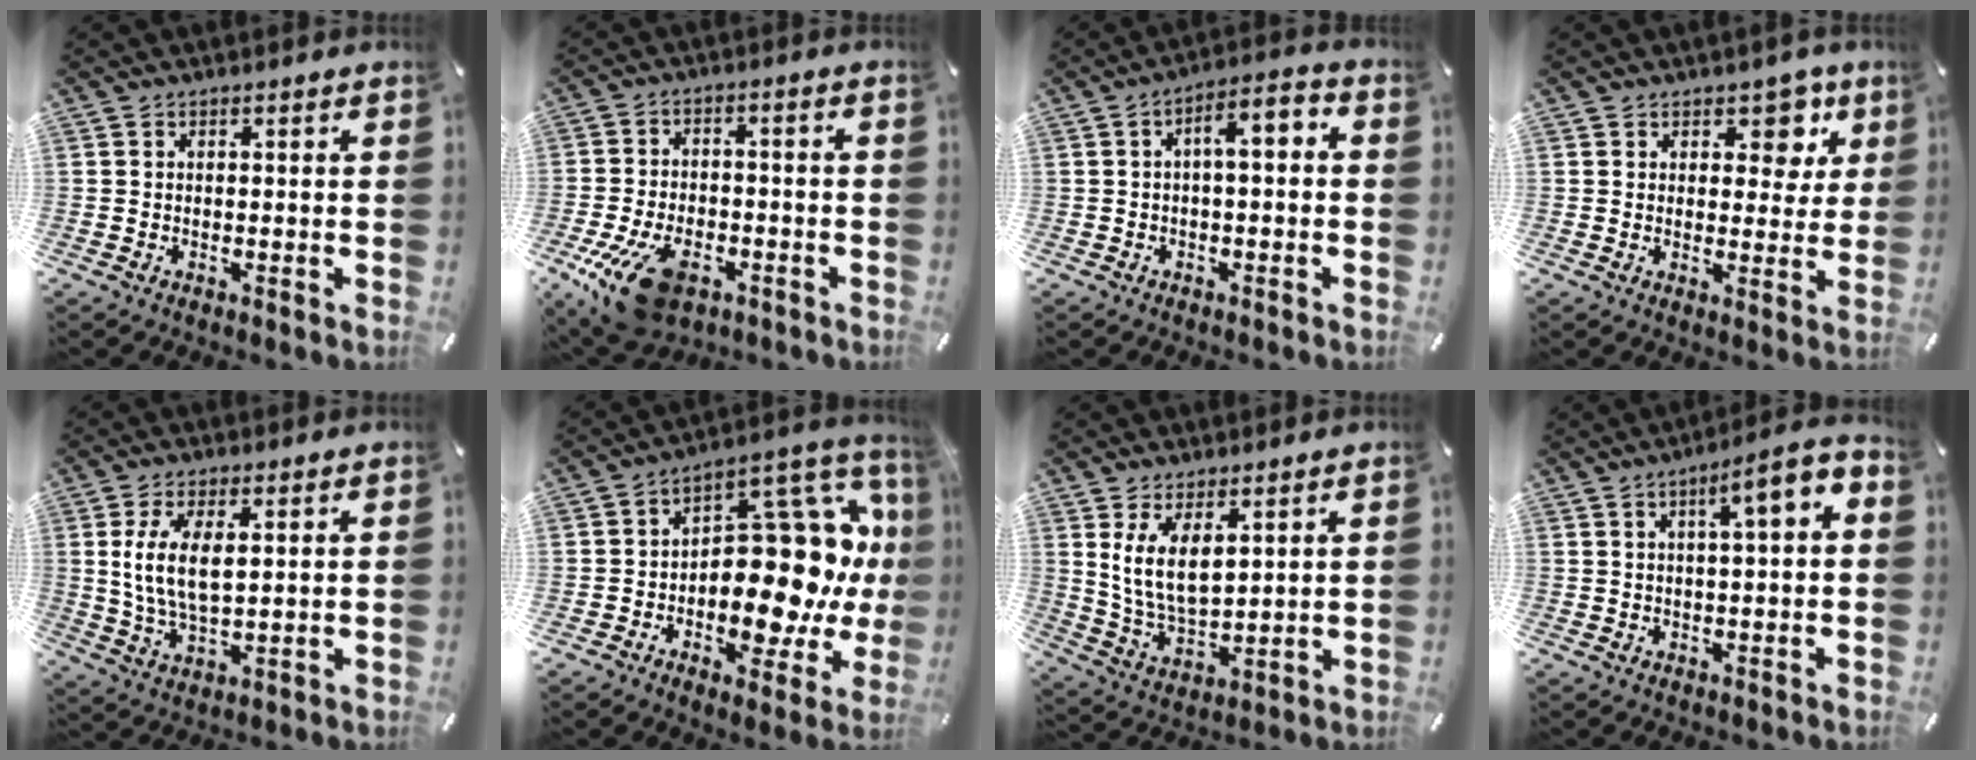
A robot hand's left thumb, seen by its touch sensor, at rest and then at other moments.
{"total": 14.1, "force": [-7.3, 7.6, 9.3], "torque": [-0.182, 0.032, -0.121]}
{"total": 5.7, "force": [-0.2, 2.5, 5.2], "torque": [-0.081, 0.010, -0.011]}
{"total": 7.5, "force": [3.9, 5.0, 4.0], "torque": [-0.023, -0.026, 0.059]}
{"total": 9.4, "force": [2.6, 4.6, 7.8], "torque": [-0.168, -0.004, 0.042]}
{"total": 19.9, "force": [-0.1, 12.0, 15.9], "torque": [-0.187, -0.018, 0.003]}
{"total": 9.2, "force": [4.4, 4.7, 6.7], "torque": [-0.159, -0.022, 0.076]}
{"total": 7.1, "force": [2.4, 1.2, 6.6], "torque": [-0.096, -0.015, 0.032]}